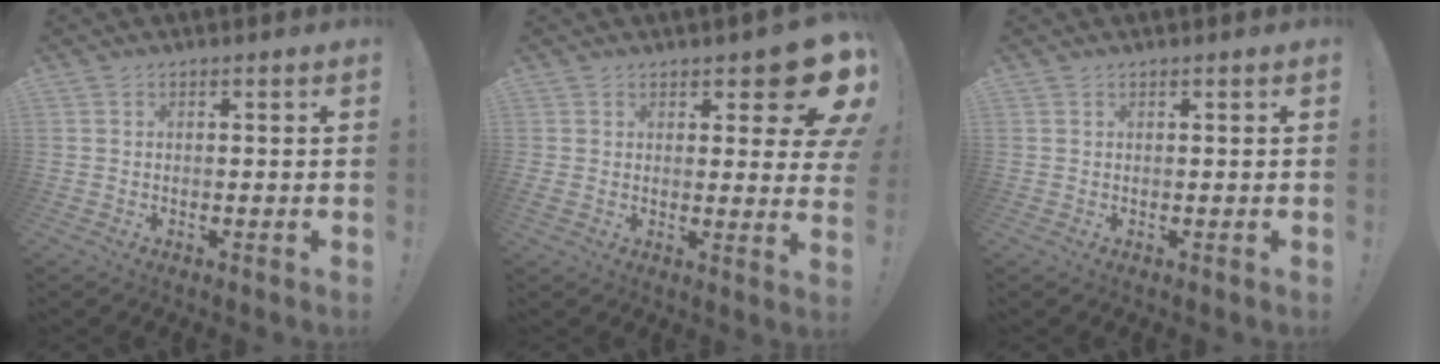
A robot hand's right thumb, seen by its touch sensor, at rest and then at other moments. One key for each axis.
{"total": 11.2, "fx": 6.5, "fy": 4.0, "fz": 8.2, "tx": -0.090, "ty": -0.061, "tz": 0.114}
{"total": 0.0}